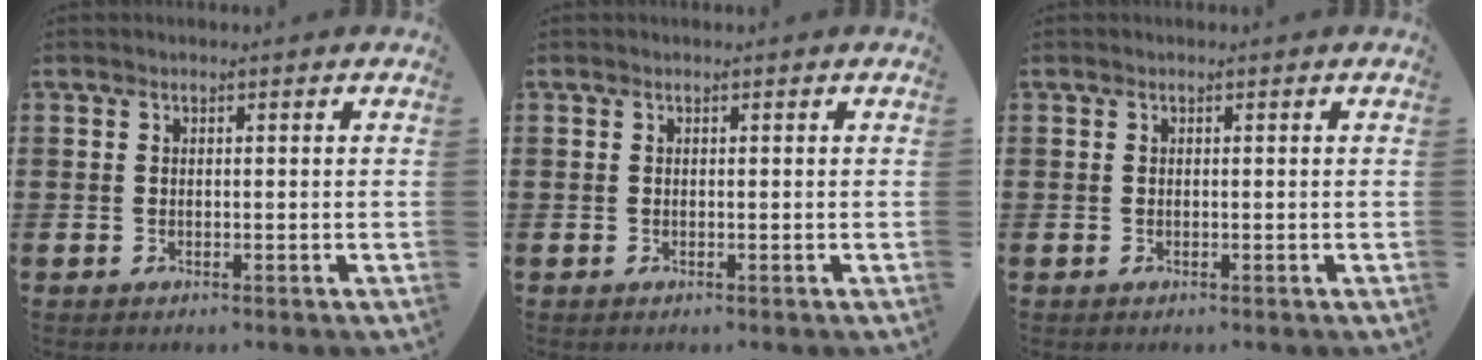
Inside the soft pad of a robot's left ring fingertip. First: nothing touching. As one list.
[{"total": 0.0}, {"total": 0.0}]